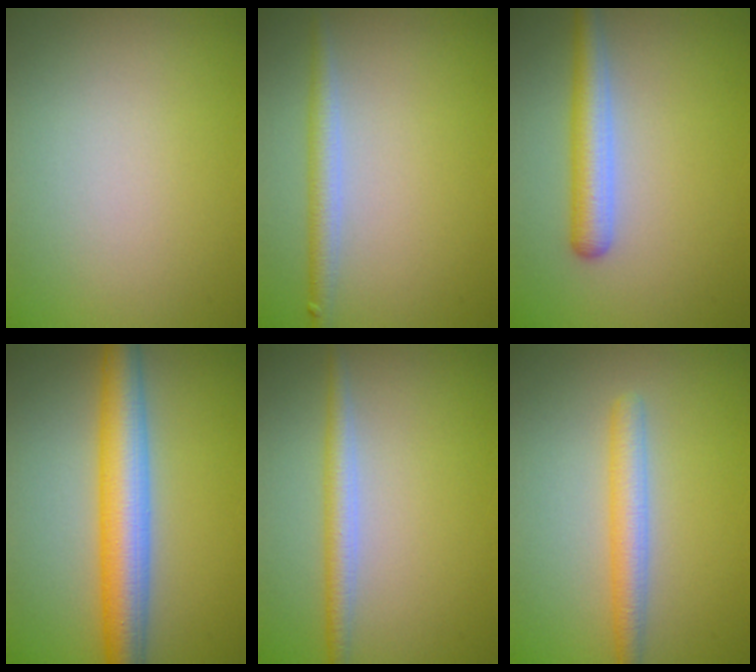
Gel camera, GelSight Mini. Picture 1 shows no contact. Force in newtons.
{"total": 2.2, "press": 2.2, "slide": 0.1}
{"total": 3.5, "press": 3.5, "slide": 0.1}
{"total": 6.7, "press": 6.7, "slide": 0.1}
{"total": 2.4, "press": 2.4, "slide": 0.1}
{"total": 2.9, "press": 2.9, "slide": 0.0}